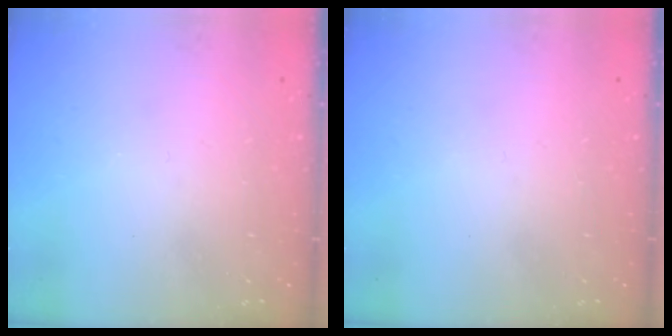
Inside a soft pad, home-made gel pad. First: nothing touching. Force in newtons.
{"total": 0.0}